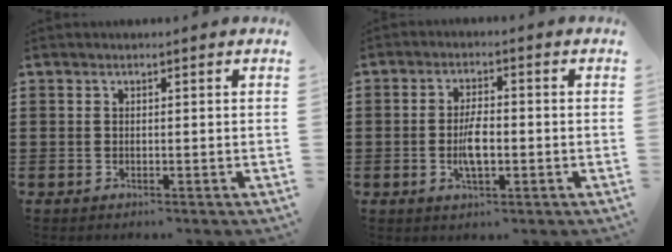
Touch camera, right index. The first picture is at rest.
{"total": 4.9, "force": [-0.9, 1.9, 4.4], "torque": [-0.090, 0.001, -0.020]}